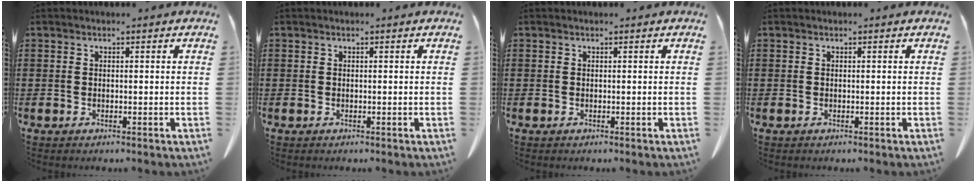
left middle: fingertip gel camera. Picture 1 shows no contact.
{"total": 0.0}
{"total": 0.0}
{"total": 0.0}